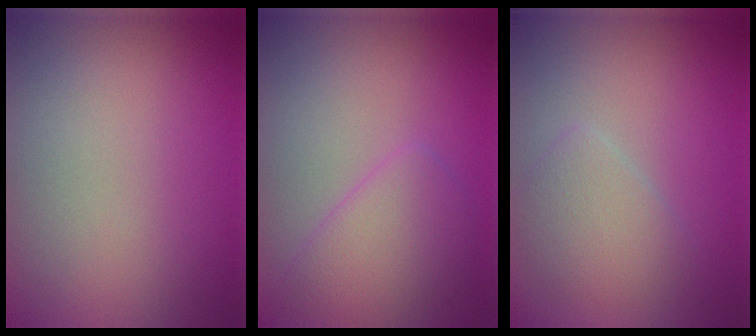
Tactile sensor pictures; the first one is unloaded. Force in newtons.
{"total": 3.6, "press": 3.6, "slide": 0.1}
{"total": 2.6, "press": 2.6, "slide": 0.0}